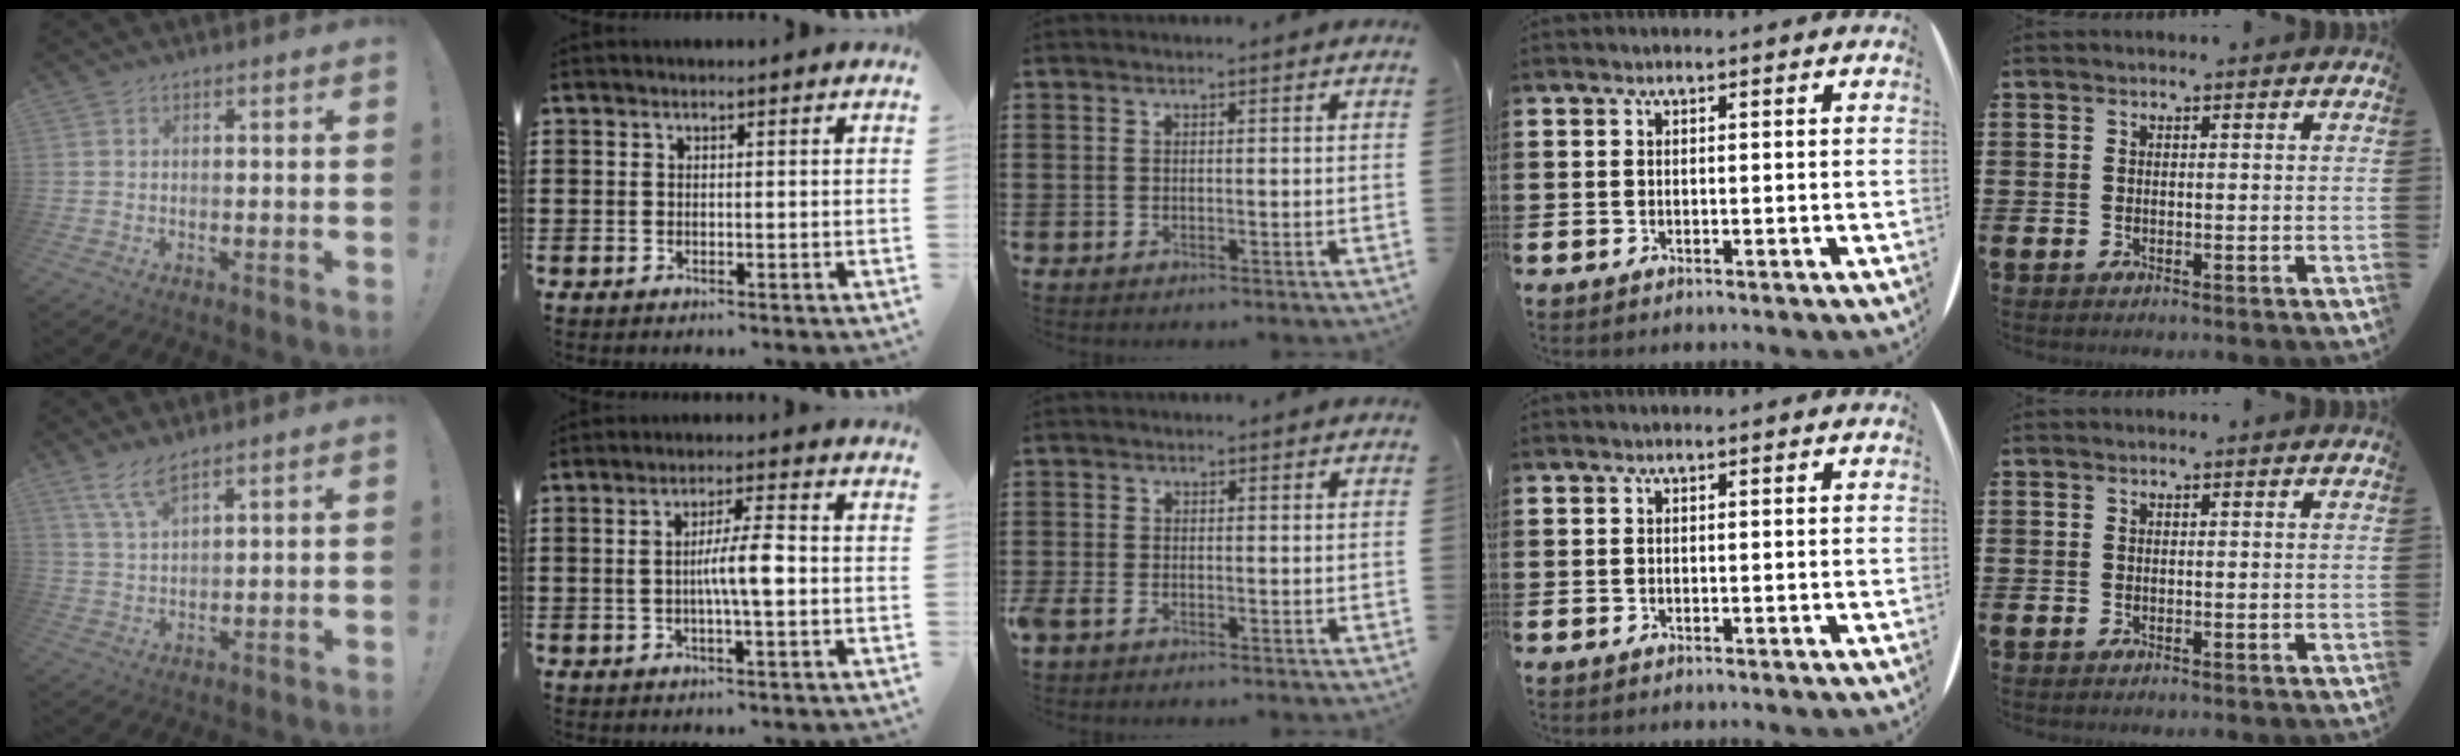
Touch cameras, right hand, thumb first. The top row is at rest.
{"thumb": {"total": 6.6, "force": [4.9, 1.3, 4.1], "torque": [-0.081, -0.021, 0.090]}, "index": {"total": 5.9, "force": [-0.4, 0.8, 5.8], "torque": [-0.103, 0.003, -0.012]}, "middle": {"total": 1.3, "force": [-0.8, 0.5, 0.8], "torque": [-0.031, -0.006, -0.021]}}